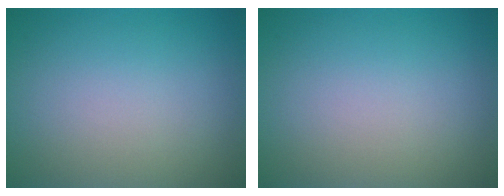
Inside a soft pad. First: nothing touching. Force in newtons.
{"total": 0.0}